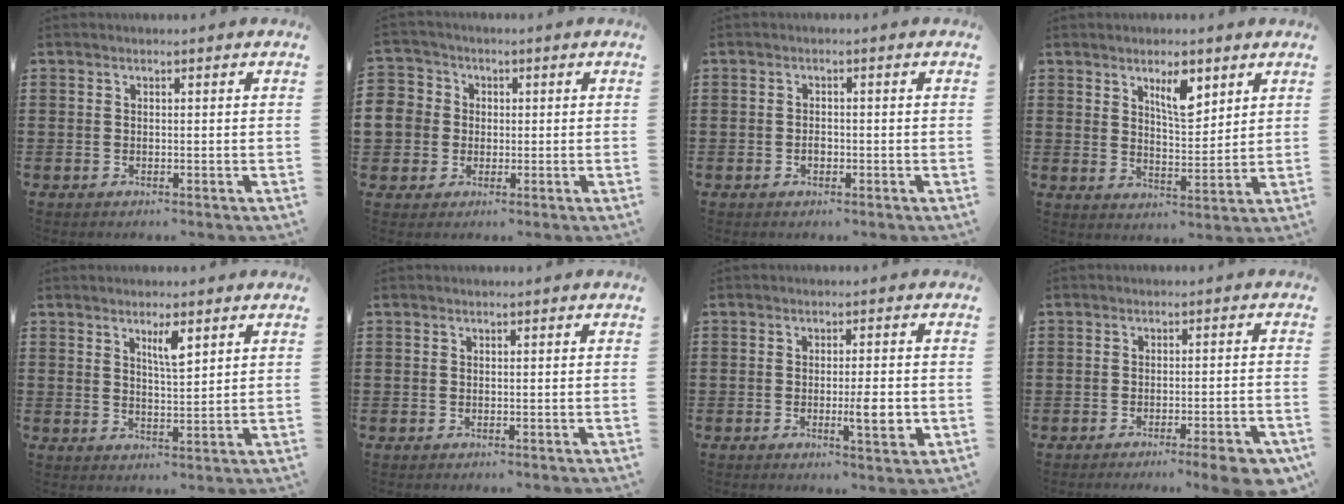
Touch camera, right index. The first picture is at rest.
{"total": 5.4, "force": [-0.2, 5.4, 1.0], "torque": [-0.056, 0.012, -0.009]}
{"total": 1.5, "force": [-0.5, 0.8, 1.1], "torque": [-0.023, -0.001, -0.010]}
{"total": 6.1, "force": [3.5, 2.1, 4.5], "torque": [-0.073, -0.004, 0.055]}
{"total": 3.8, "force": [2.2, 0.7, 3.0], "torque": [-0.056, 0.002, 0.035]}
{"total": 0.0}
{"total": 5.2, "force": [-1.2, 0.7, 5.0], "torque": [-0.074, -0.009, -0.019]}
{"total": 4.2, "force": [-3.1, -0.1, 2.8], "torque": [-0.044, -0.011, -0.053]}